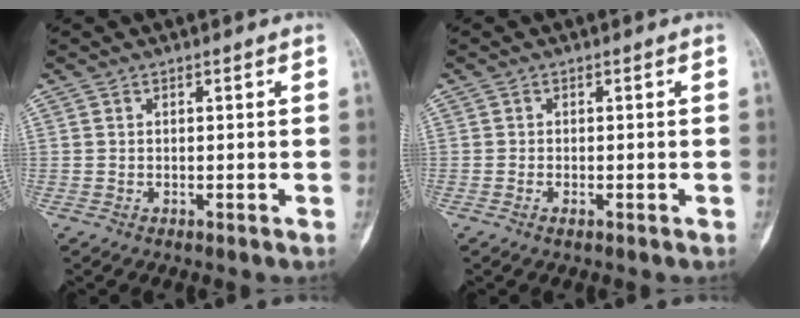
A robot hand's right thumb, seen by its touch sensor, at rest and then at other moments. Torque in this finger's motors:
{"motor_torque": [-0.19, -0.08, -0.02, 0.14, -0.11]}